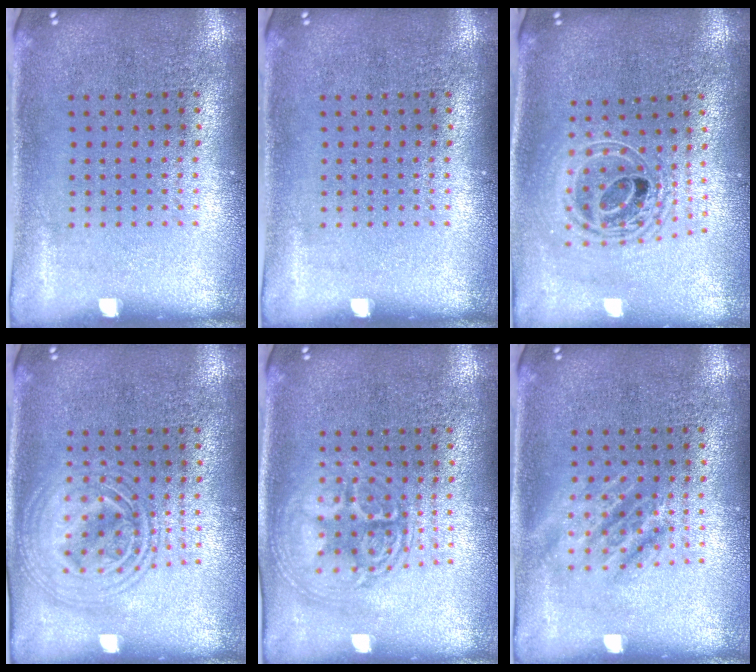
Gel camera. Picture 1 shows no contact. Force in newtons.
{"total": 0.0}
{"total": 2.0, "press": 1.6, "slide": 1.2}
{"total": 2.8, "press": 2.8, "slide": 0.3}
{"total": 2.9, "press": 2.8, "slide": 0.4}
{"total": 1.1, "press": 1.1, "slide": 0.2}